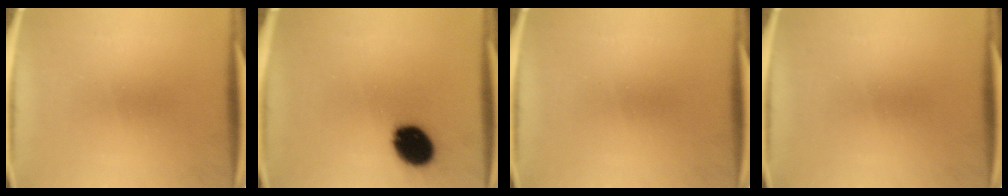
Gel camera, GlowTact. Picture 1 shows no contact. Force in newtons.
{"total": 12.6}
{"total": 0.0}
{"total": 0.0}